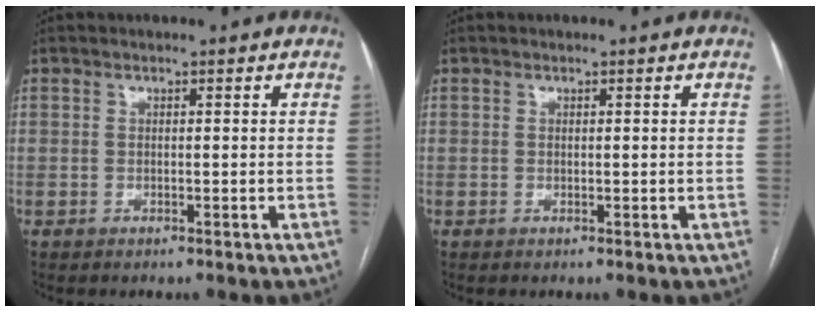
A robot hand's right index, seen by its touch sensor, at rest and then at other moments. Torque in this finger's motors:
{"motor_torque": [0.01, 0.00, 0.00, 0.00]}